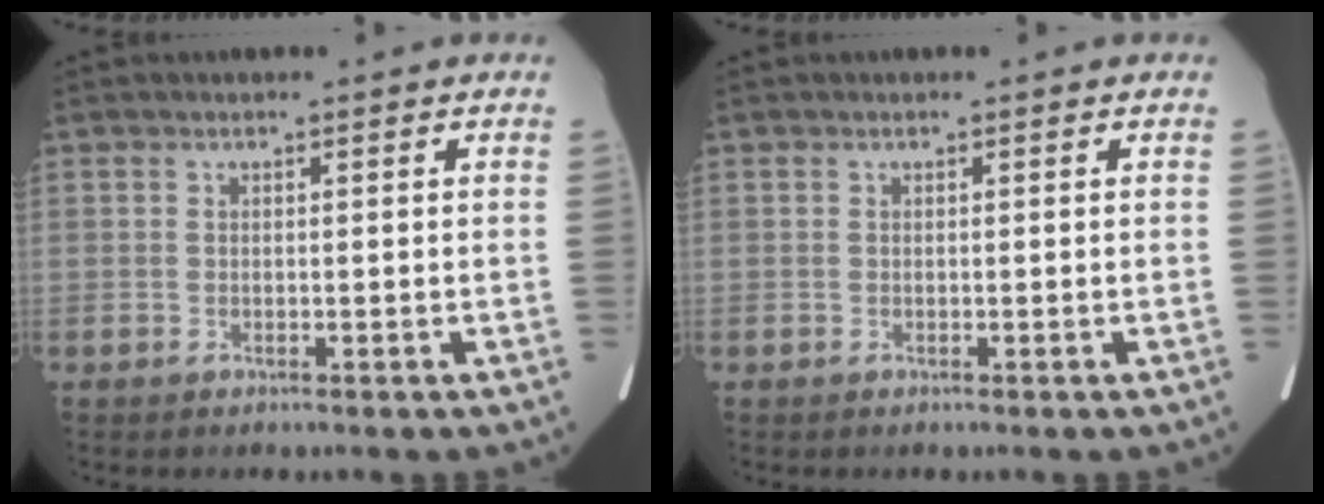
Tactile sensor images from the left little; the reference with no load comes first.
{"total": 0.0}